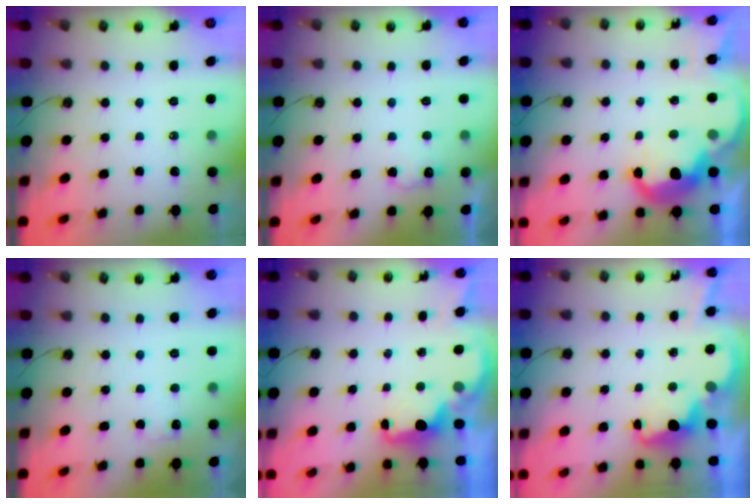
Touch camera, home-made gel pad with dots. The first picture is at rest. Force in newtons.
{"total": 6.7, "press": 6.5, "slide": 1.3}
{"total": 9.3, "press": 9.3, "slide": 0.6}
{"total": 4.7, "press": 4.5, "slide": 1.2}
{"total": 2.1, "press": 2.0, "slide": 0.8}
{"total": 3.5, "press": 3.4, "slide": 0.7}